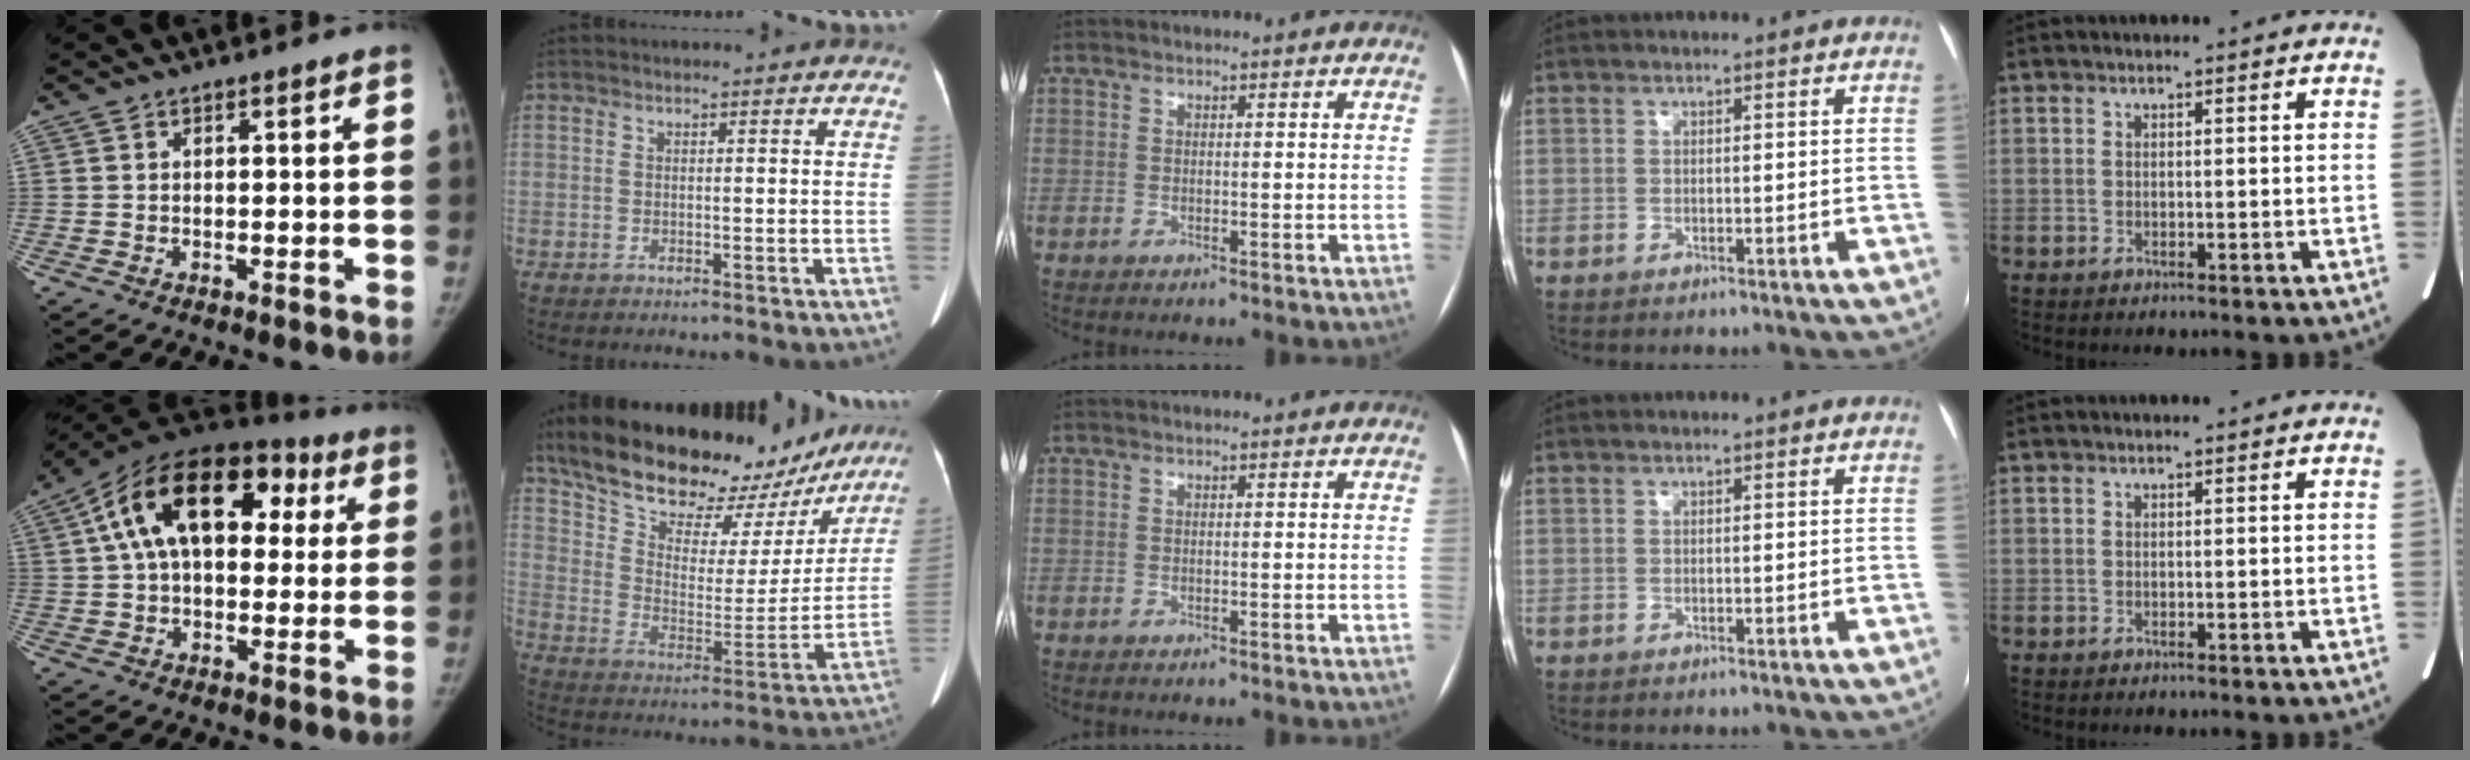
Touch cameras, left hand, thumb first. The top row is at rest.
{"thumb": {"total": 22.0, "force": [6.3, 13.2, 16.3], "torque": [-0.250, 0.039, 0.091]}, "index": {"total": 25.3, "force": [21.1, 9.0, 10.6], "torque": [-0.170, -0.003, 0.303]}}